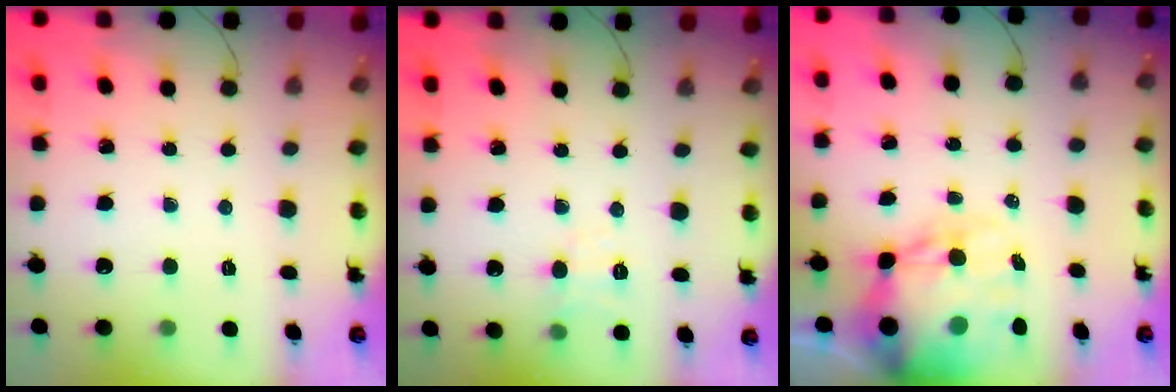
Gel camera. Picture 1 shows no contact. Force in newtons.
{"total": 6.6, "press": 6.5, "slide": 1.4}
{"total": 16.7, "press": 16.3, "slide": 3.5}